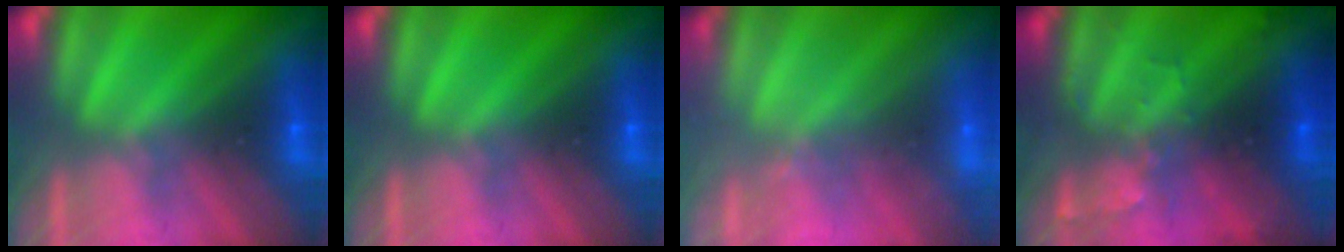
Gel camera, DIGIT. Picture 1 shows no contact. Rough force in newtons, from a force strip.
{"total": 0.0}
{"total": 2.6}
{"total": 3.1}